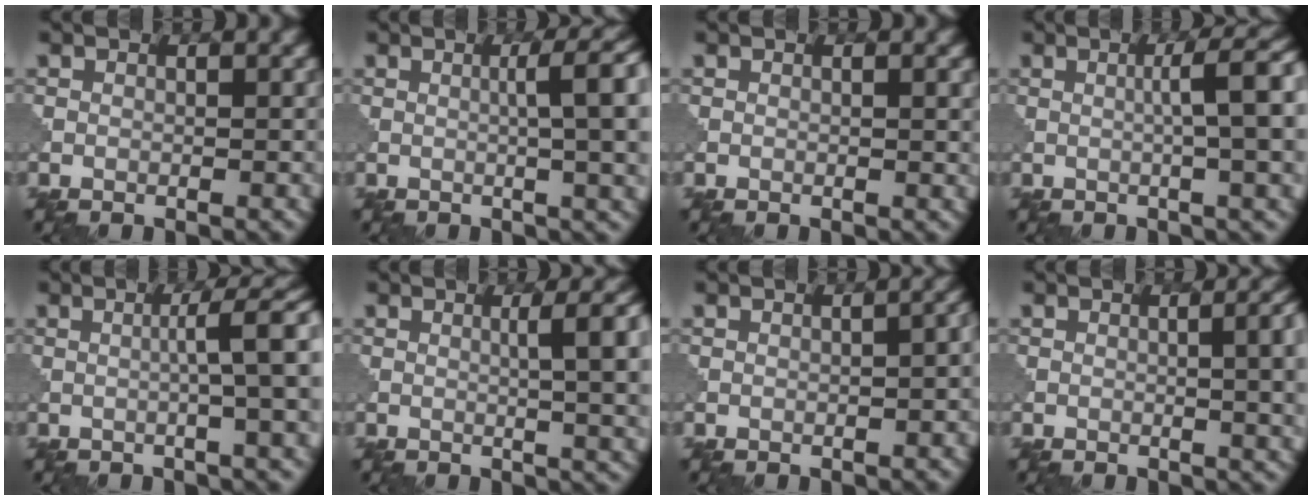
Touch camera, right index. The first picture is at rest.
{"total": 8.1, "force": [0.6, 2.5, 7.6], "torque": [-0.065, 0.016, 0.008]}
{"total": 0.9, "force": [0.2, 0.1, 0.8], "torque": [-0.011, 0.001, 0.002]}
{"total": 8.1, "force": [0.7, 2.1, 7.8], "torque": [-0.081, 0.016, 0.012]}
{"total": 7.3, "force": [0.6, 1.7, 7.1], "torque": [-0.084, 0.013, 0.009]}
{"total": 7.3, "force": [0.8, 2.3, 6.9], "torque": [-0.058, 0.011, 0.012]}
{"total": 3.2, "force": [-0.8, 1.5, 2.7], "torque": [-0.016, 0.006, 0.001]}
{"total": 7.1, "force": [0.2, 3.3, 6.3], "torque": [-0.037, 0.004, 0.006]}